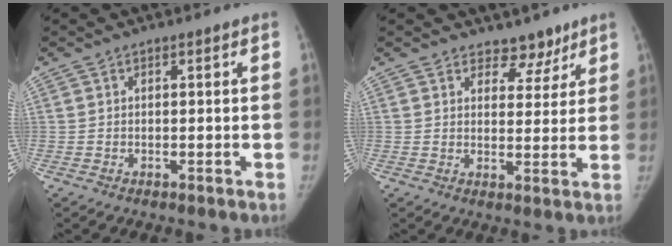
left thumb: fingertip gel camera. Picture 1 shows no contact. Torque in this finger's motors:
{"motor_torque": [0.27, 0.27, -0.36, 0.19, -0.07]}